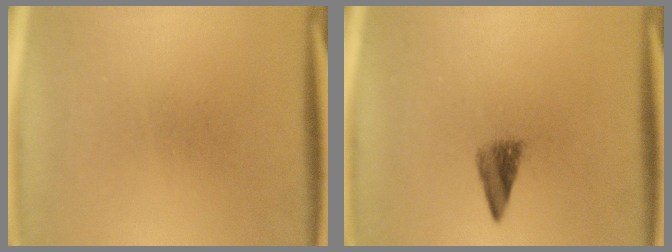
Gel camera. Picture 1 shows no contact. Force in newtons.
{"total": 2.9}